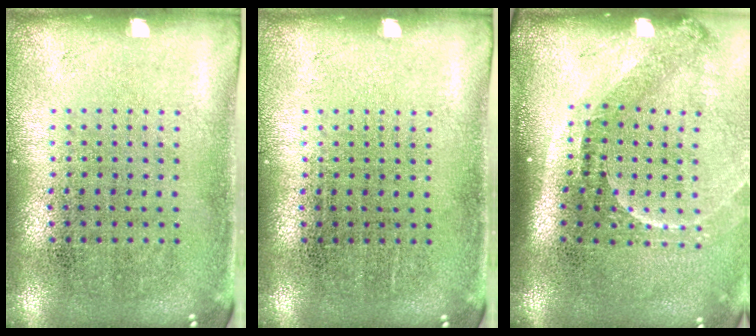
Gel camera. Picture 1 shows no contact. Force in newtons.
{"total": 0.0}
{"total": 2.2, "press": 1.5, "slide": 1.6}